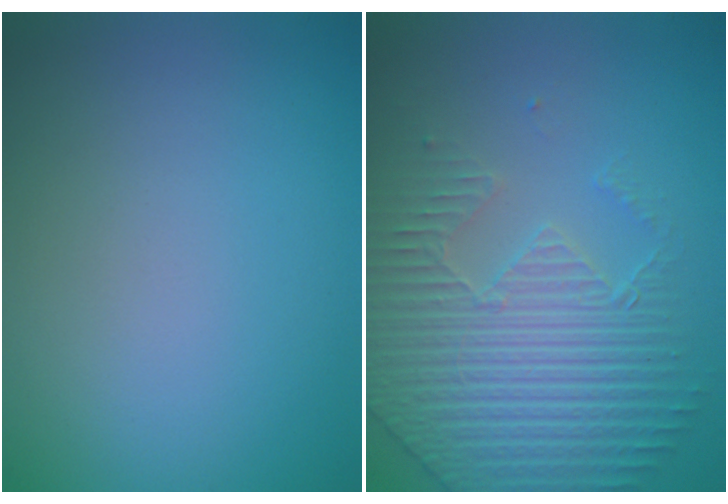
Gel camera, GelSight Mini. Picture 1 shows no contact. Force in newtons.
{"total": 4.3, "press": 4.1, "slide": 1.1}